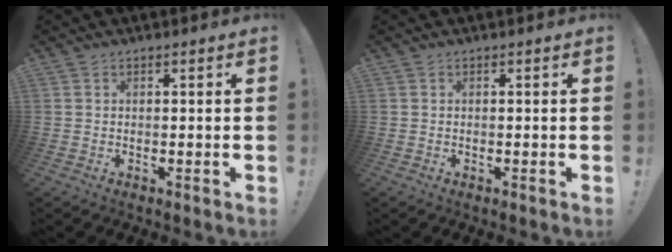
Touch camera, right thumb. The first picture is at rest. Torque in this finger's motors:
{"motor_torque": [0.15, 0.03, 0.29, -0.21, 0.00]}